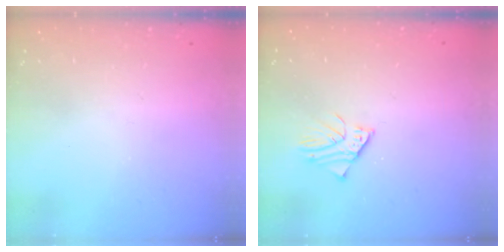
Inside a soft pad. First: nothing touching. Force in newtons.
{"total": 1.8, "press": 1.8, "slide": 0.2}